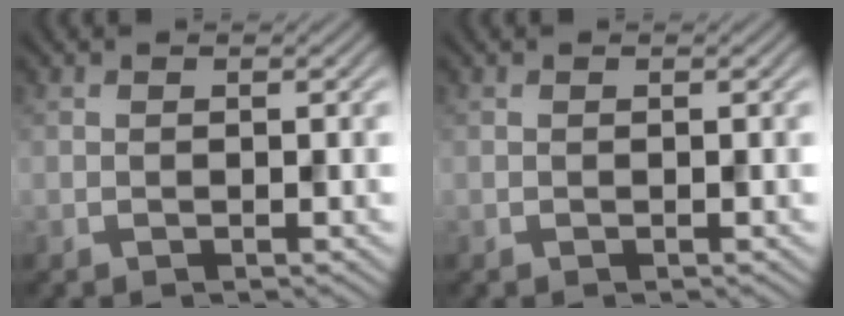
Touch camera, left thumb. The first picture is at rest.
{"total": 0.0}